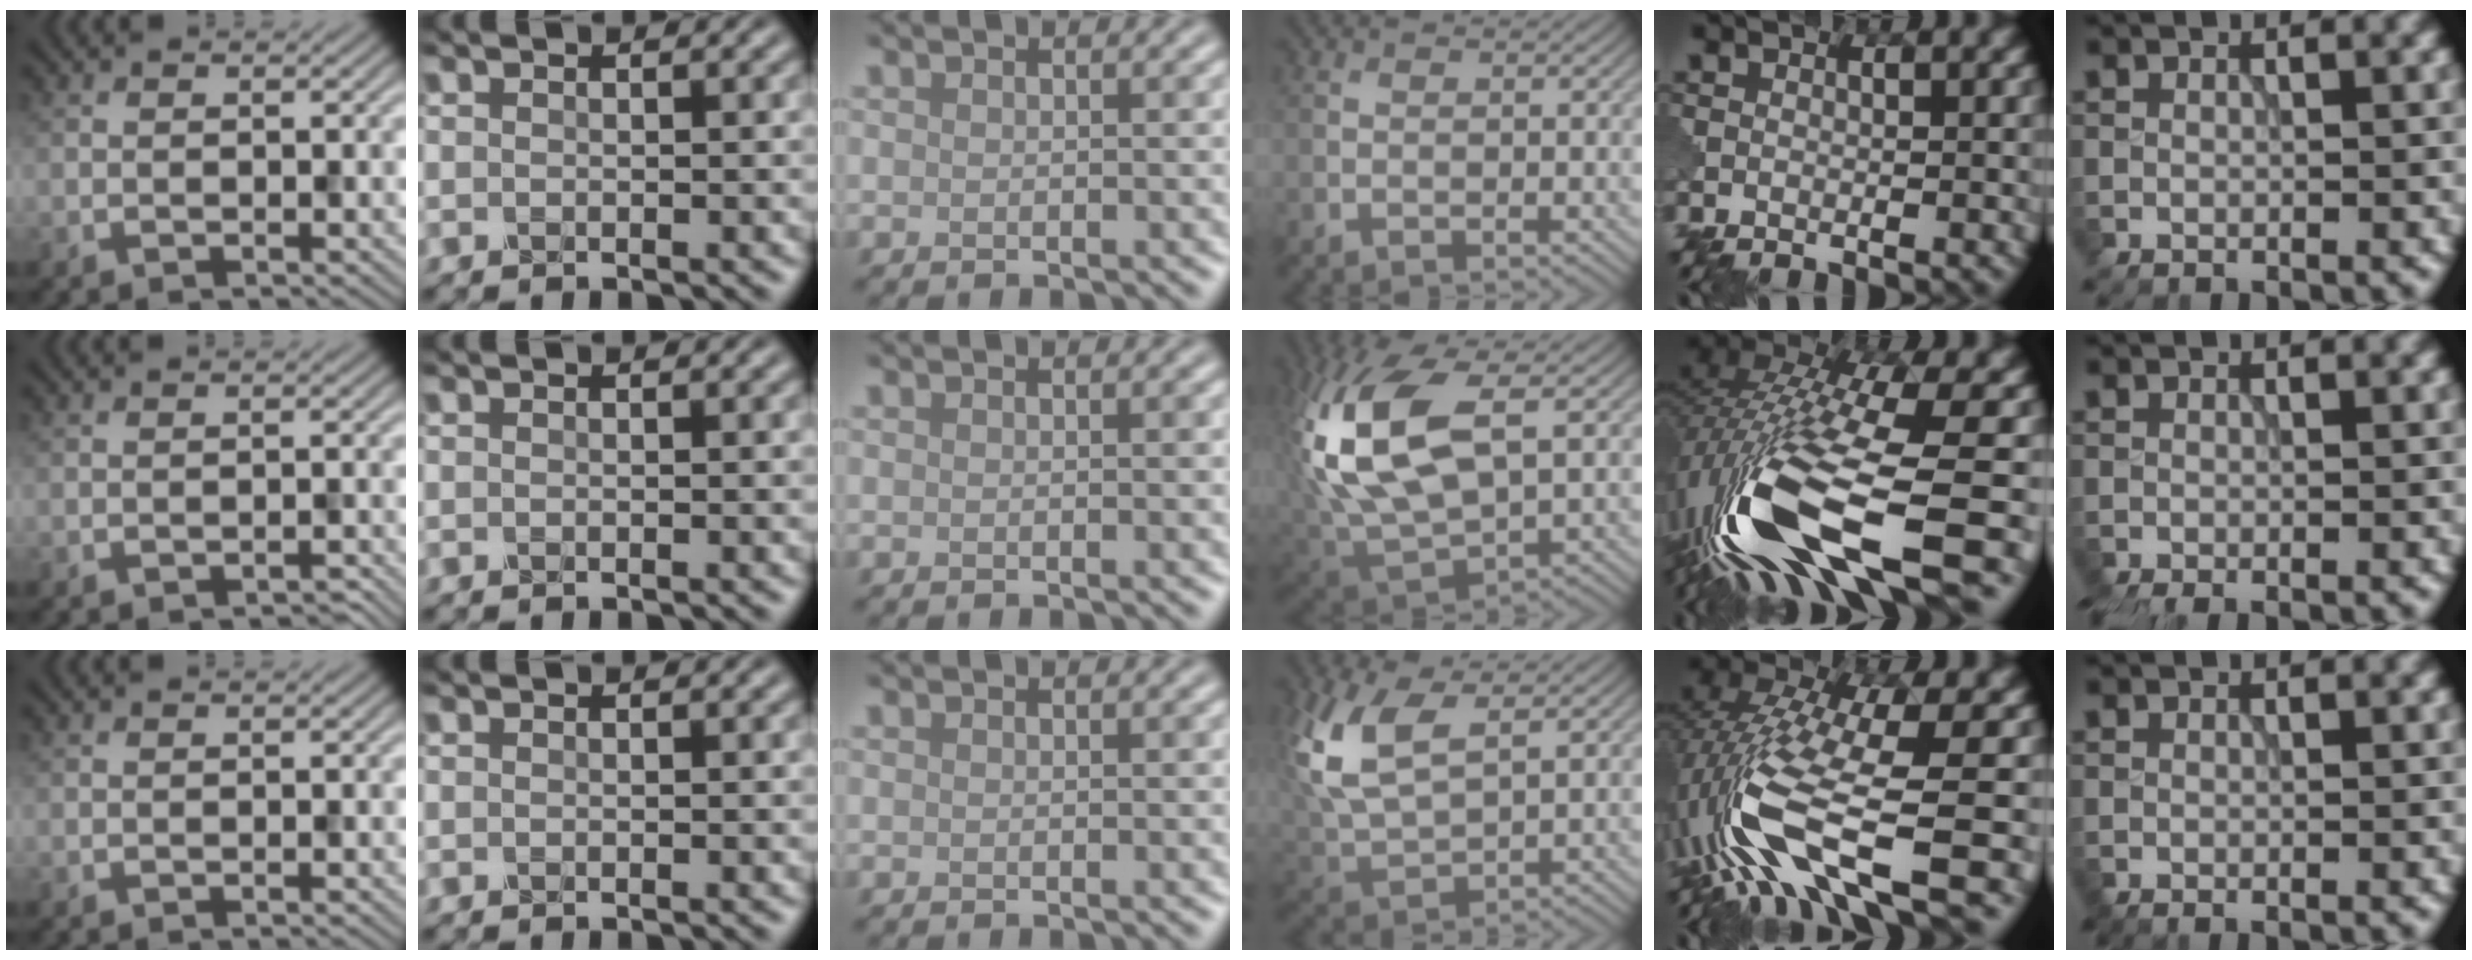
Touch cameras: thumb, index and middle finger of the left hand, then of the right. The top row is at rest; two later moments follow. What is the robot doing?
{"motion": "disassemble", "object": "pitcher"}